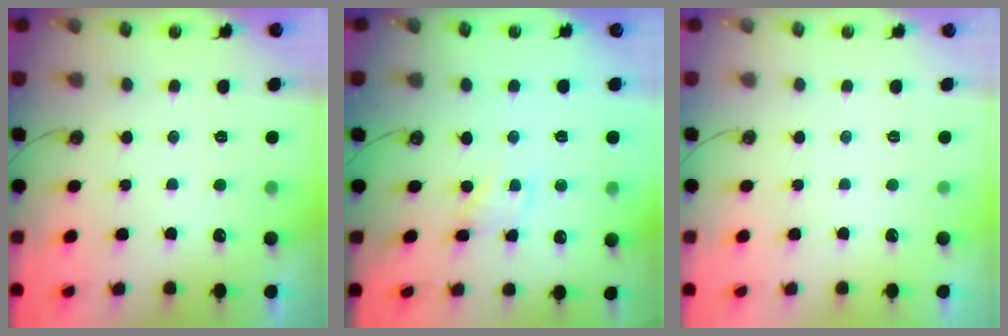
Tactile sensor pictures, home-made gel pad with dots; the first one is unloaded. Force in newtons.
{"total": 2.8, "press": 2.8, "slide": 0.3}
{"total": 0.0}